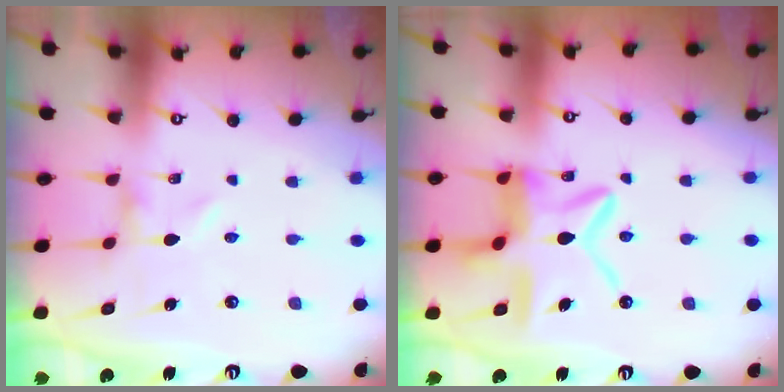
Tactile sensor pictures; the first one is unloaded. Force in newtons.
{"total": 14.5, "press": 14.4, "slide": 1.5}